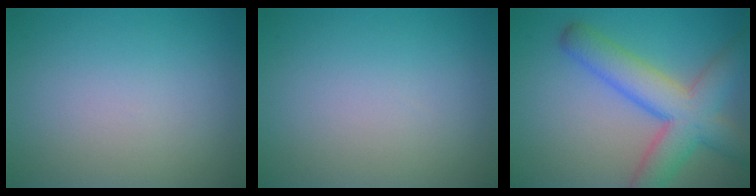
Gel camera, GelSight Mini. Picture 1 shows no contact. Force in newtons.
{"total": 0.0}
{"total": 7.6, "press": 7.6, "slide": 0.4}